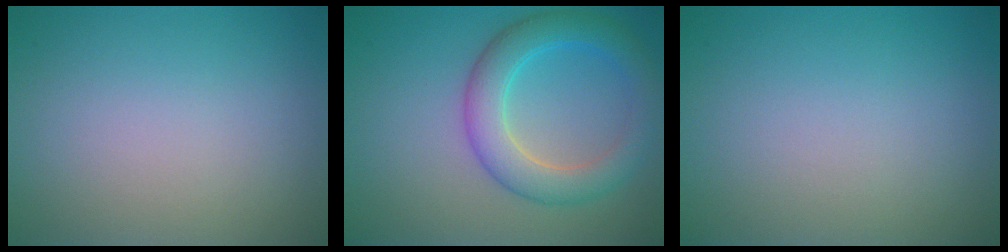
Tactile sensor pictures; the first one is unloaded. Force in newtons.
{"total": 5.2, "press": 5.2, "slide": 0.1}
{"total": 0.0}